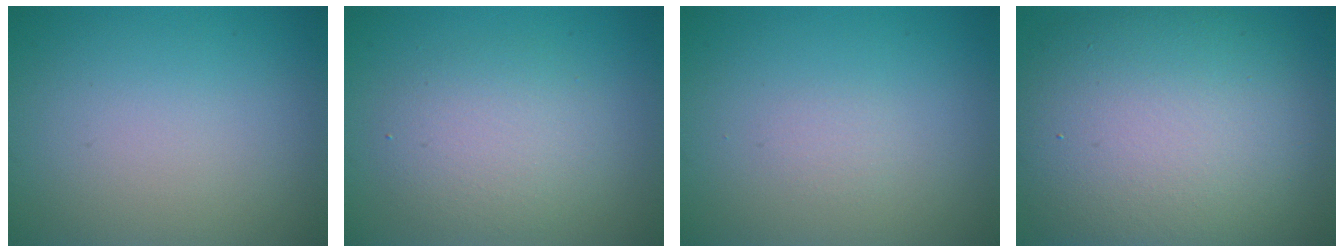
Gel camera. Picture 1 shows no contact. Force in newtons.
{"total": 3.6, "press": 3.5, "slide": 0.3}
{"total": 0.5, "press": 0.5, "slide": 0.0}
{"total": 13.4, "press": 13.4, "slide": 0.5}